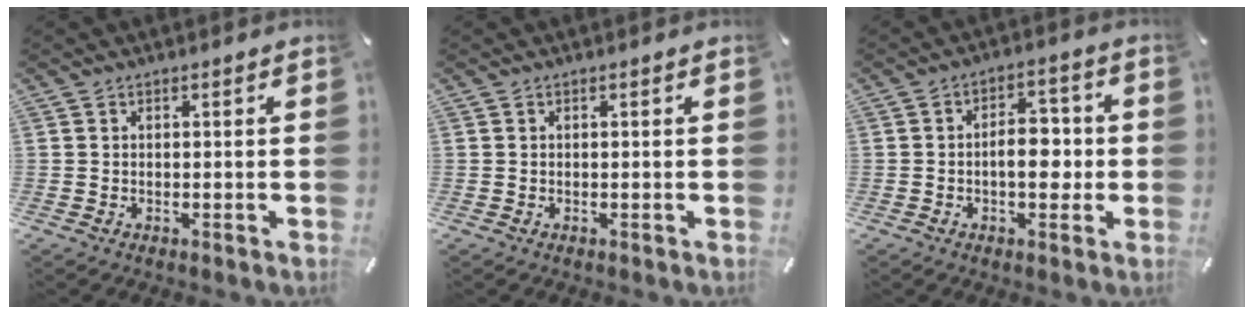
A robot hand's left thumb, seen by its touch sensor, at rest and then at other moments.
{"total": 0.0}
{"total": 8.0, "force": [-1.2, 4.8, 6.3], "torque": [-0.083, 0.008, -0.023]}